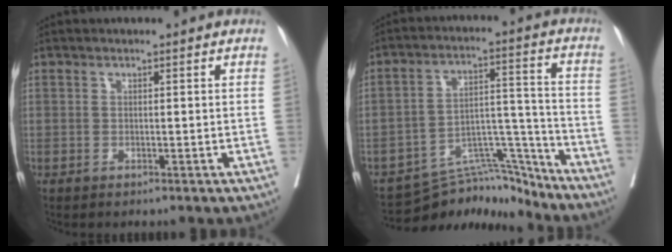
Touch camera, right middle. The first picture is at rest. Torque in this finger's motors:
{"motor_torque": [0.18, -0.60, -0.12, -0.06]}